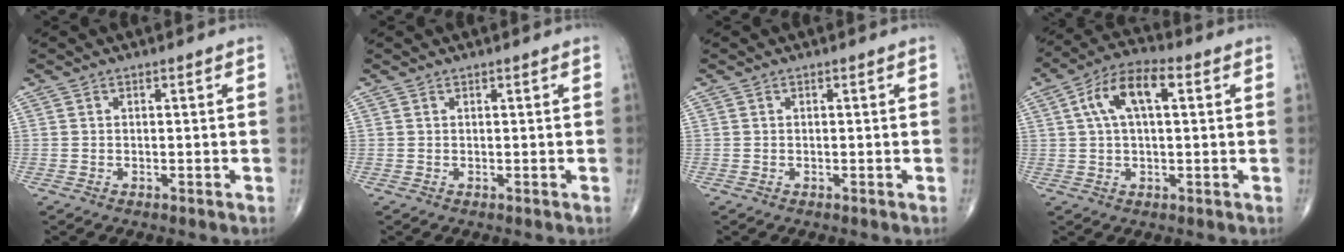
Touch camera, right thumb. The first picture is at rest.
{"total": 0.0}
{"total": 0.0}
{"total": 10.1, "force": [2.7, 4.5, 8.6], "torque": [-0.164, 0.026, 0.042]}